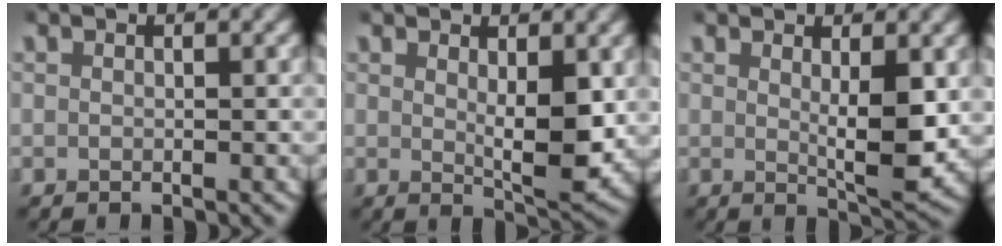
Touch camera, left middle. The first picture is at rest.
{"total": 4.0, "force": [1.2, 1.1, 3.7], "torque": [-0.059, -0.020, 0.022]}
{"total": 3.9, "force": [1.0, 0.8, 3.7], "torque": [-0.060, -0.020, 0.019]}